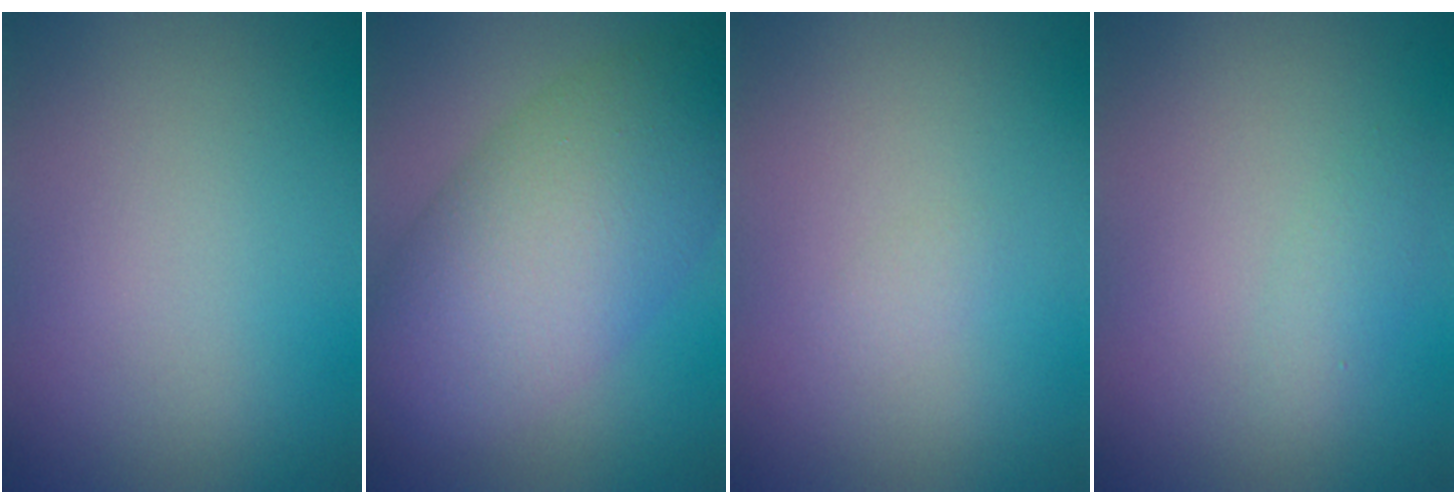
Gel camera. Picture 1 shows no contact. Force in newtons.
{"total": 9.4, "press": 9.3, "slide": 0.5}
{"total": 0.5, "press": 0.5, "slide": 0.1}
{"total": 1.0, "press": 1.0, "slide": 0.0}